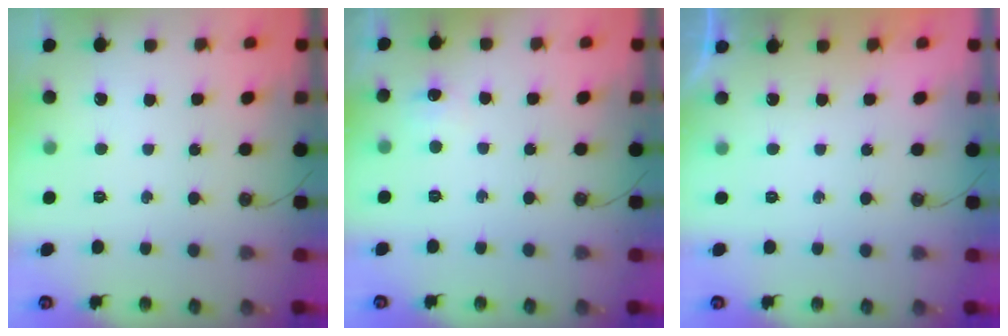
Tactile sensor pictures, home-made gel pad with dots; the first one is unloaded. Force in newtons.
{"total": 5.6, "press": 5.6, "slide": 0.6}
{"total": 0.0}